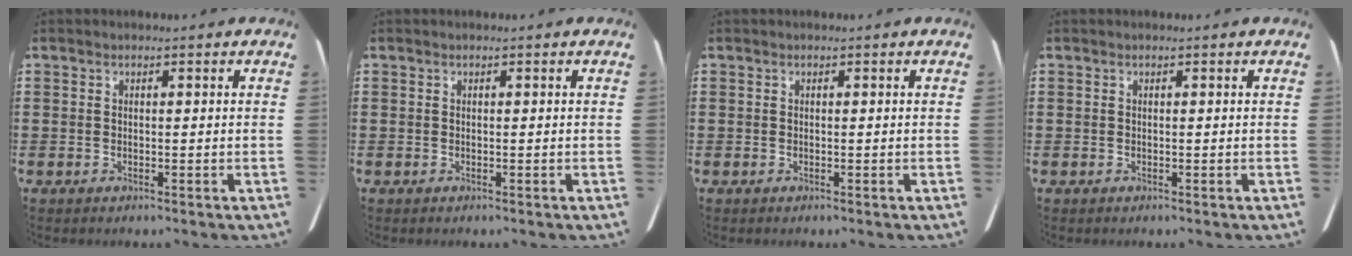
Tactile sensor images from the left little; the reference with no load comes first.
{"total": 0.0}
{"total": 0.0}
{"total": 0.0}